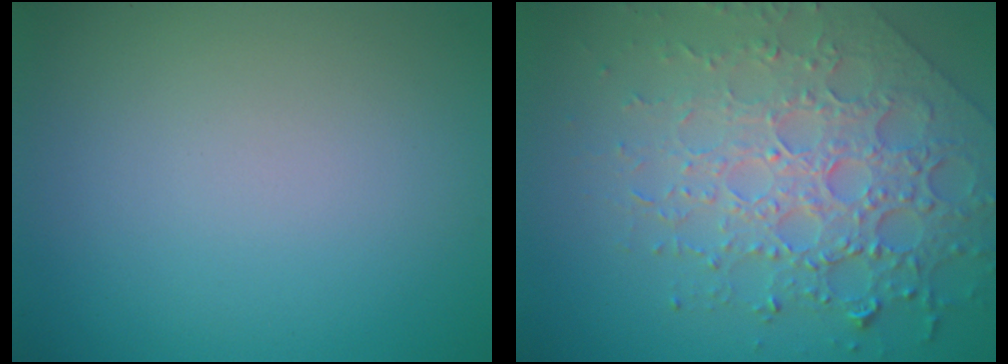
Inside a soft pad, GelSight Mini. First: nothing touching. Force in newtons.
{"total": 7.9, "press": 5.6, "slide": 5.6}